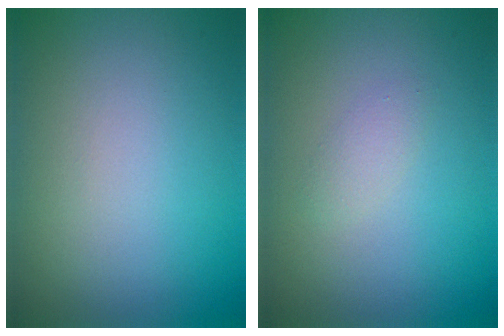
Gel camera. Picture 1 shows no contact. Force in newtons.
{"total": 1.0, "press": 1.0, "slide": 0.0}